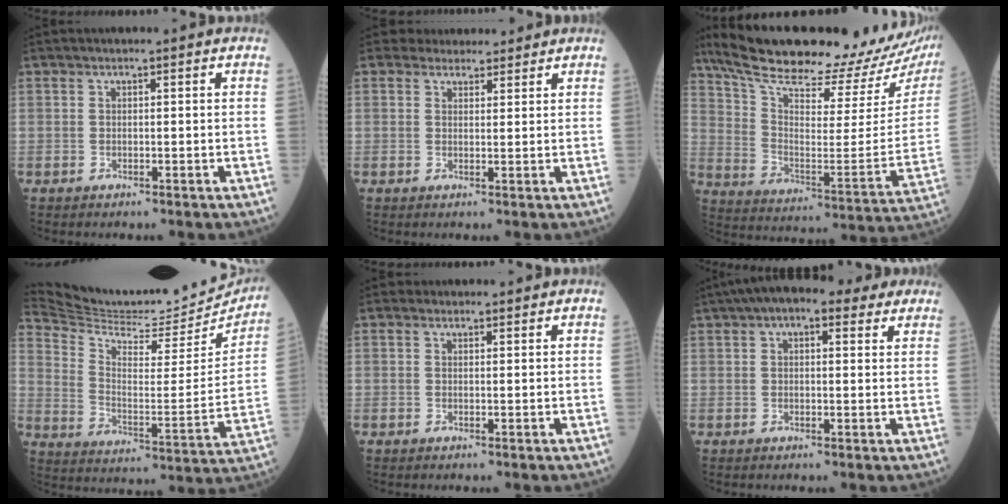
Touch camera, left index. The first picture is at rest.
{"total": 4.5, "force": [4.1, 1.8, 0.3], "torque": [0.003, 0.013, 0.055]}
{"total": 29.0, "force": [24.9, 4.1, 14.2], "torque": [-0.236, -0.071, 0.347]}
{"total": 26.4, "force": [24.8, 4.1, 8.3], "torque": [-0.151, -0.065, 0.347]}
{"total": 0.7, "force": [0.6, 0.4, 0.0], "torque": [-0.004, -0.002, 0.006]}
{"total": 11.1, "force": [7.6, 4.1, 6.9], "torque": [-0.103, 0.048, 0.105]}